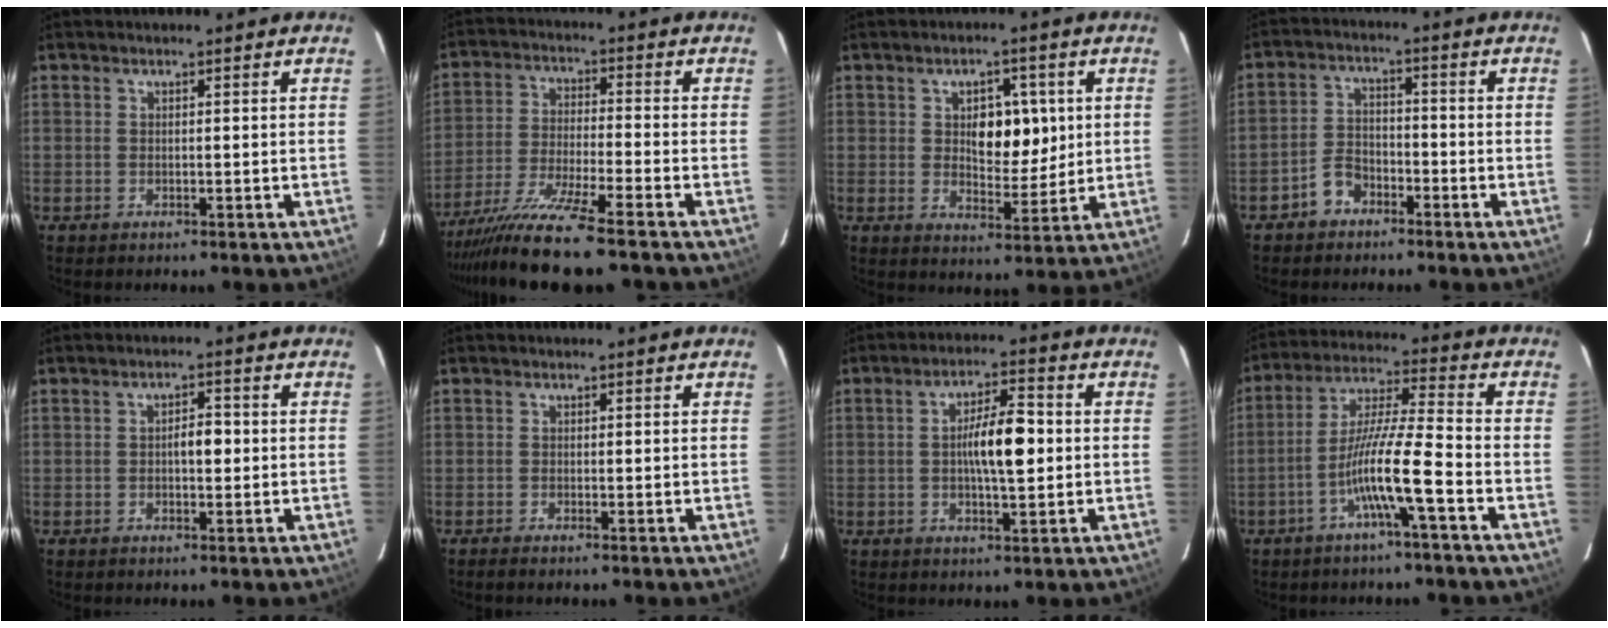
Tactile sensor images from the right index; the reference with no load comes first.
{"total": 12.3, "force": [-10.0, -0.9, 7.0], "torque": [-0.124, -0.029, -0.174]}
{"total": 7.3, "force": [1.6, 3.9, 5.9], "torque": [-0.084, 0.008, 0.033]}
{"total": 4.6, "force": [-3.0, 3.2, 1.7], "torque": [-0.037, 0.014, -0.055]}
{"total": 2.8, "force": [-0.2, 1.1, 2.6], "torque": [-0.039, 0.006, -0.004]}
{"total": 0.8, "force": [-0.6, 0.0, 0.5], "torque": [-0.011, -0.002, -0.013]}
{"total": 7.9, "force": [0.0, 1.8, 7.7], "torque": [-0.137, 0.012, 0.000]}
{"total": 10.3, "force": [-4.3, -0.6, 9.3], "torque": [-0.179, 0.009, -0.082]}